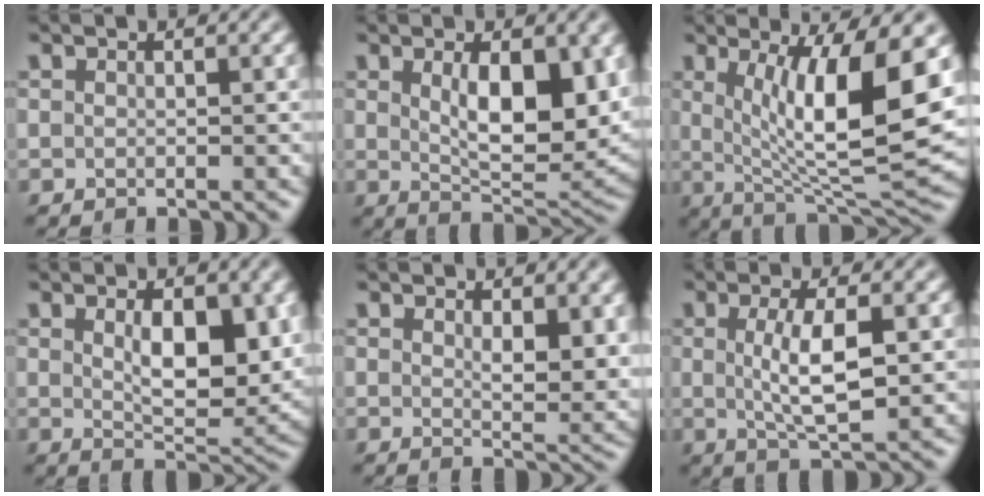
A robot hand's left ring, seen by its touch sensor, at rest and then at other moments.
{"total": 7.8, "force": [1.4, 3.4, 6.9], "torque": [-0.109, -0.011, 0.031]}
{"total": 11.3, "force": [2.0, 2.8, 10.8], "torque": [-0.168, -0.011, 0.040]}
{"total": 6.4, "force": [1.2, 3.0, 5.6], "torque": [-0.088, -0.011, 0.028]}
{"total": 4.4, "force": [1.4, 2.0, 3.7], "torque": [-0.056, -0.011, 0.030]}
{"total": 4.8, "force": [0.4, 1.3, 4.6], "torque": [-0.093, -0.002, 0.012]}